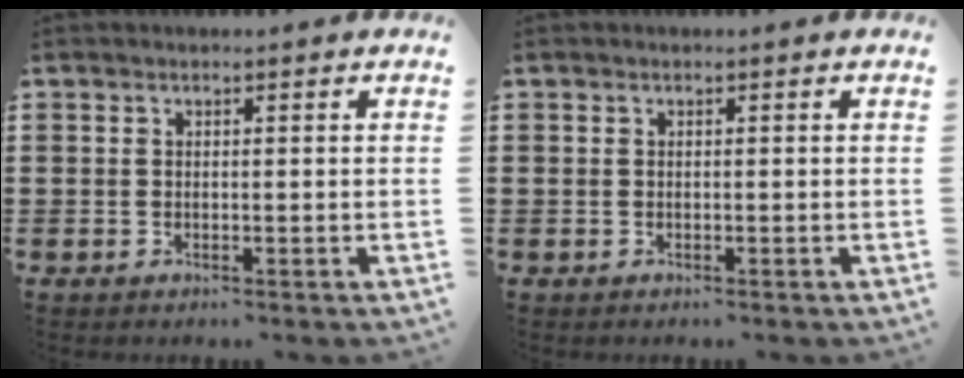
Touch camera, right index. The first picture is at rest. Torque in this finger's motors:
{"motor_torque": [1.41, 0.72, 0.04, 0.02]}